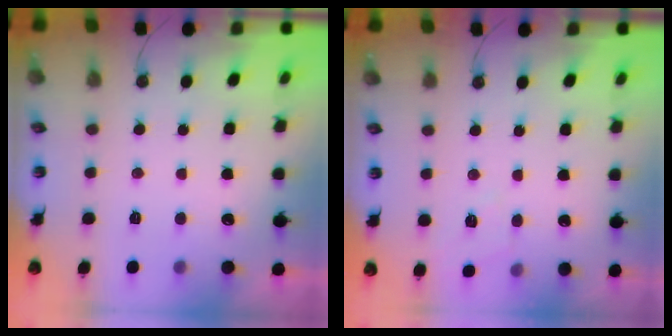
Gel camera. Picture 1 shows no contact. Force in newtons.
{"total": 4.0, "press": 3.9, "slide": 0.5}